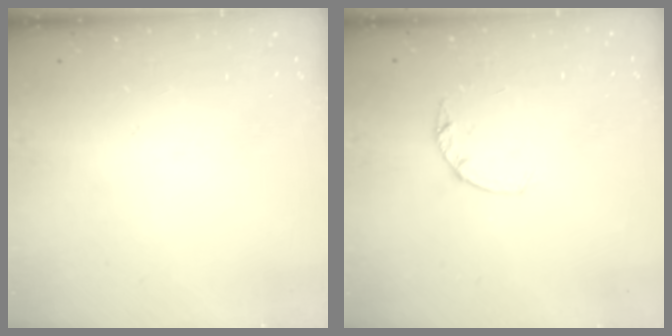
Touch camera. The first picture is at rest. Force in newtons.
{"total": 2.2, "press": 2.2, "slide": 0.4}